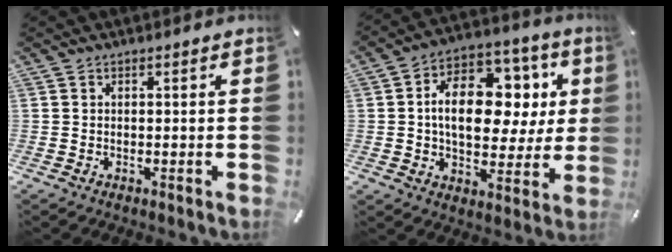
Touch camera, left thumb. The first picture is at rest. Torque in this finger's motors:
{"motor_torque": [0.68, 0.67, 1.49, -0.73, 0.44]}